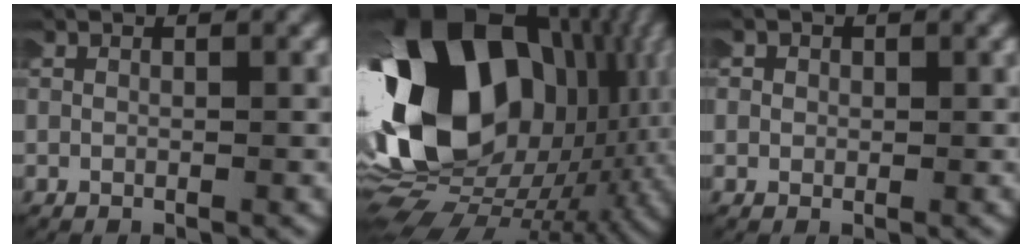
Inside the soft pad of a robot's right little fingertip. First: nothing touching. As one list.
[{"total": 24.5, "force": [0.8, 16.6, 18.0], "torque": [-0.333, -0.039, 0.029]}, {"total": 1.3, "force": [0.2, 1.3, 0.1], "torque": [-0.005, 0.005, -0.005]}]